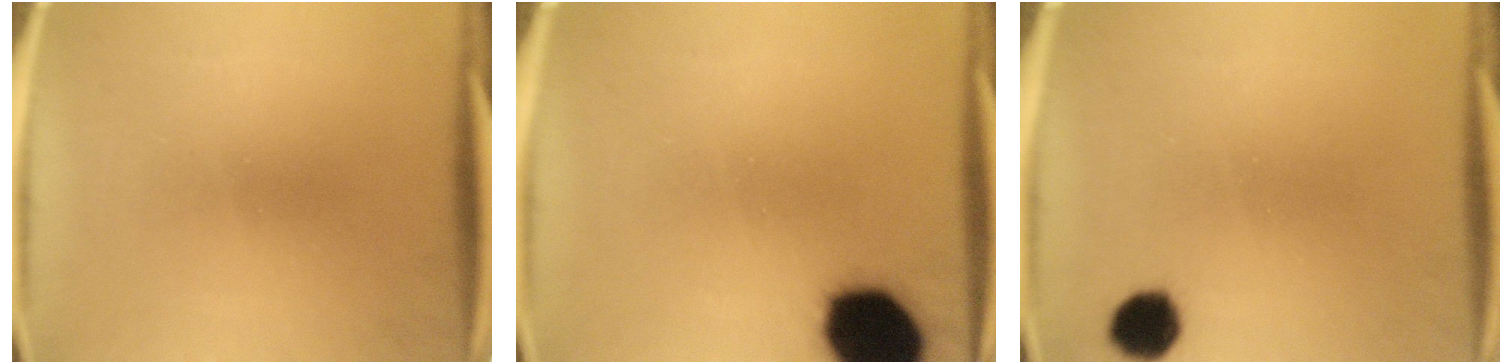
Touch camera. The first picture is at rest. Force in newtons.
{"total": 17.4}
{"total": 5.7}